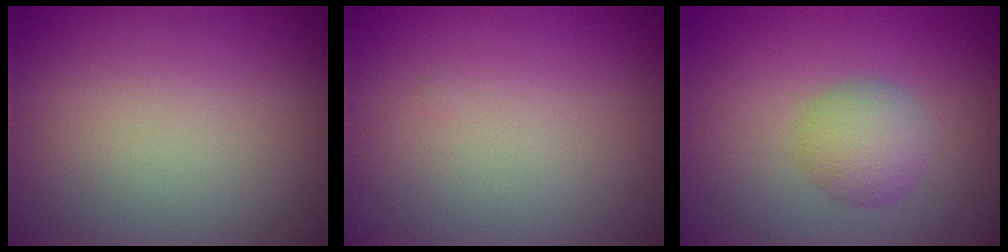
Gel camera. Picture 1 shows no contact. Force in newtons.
{"total": 0.0}
{"total": 2.8, "press": 2.8, "slide": 0.1}